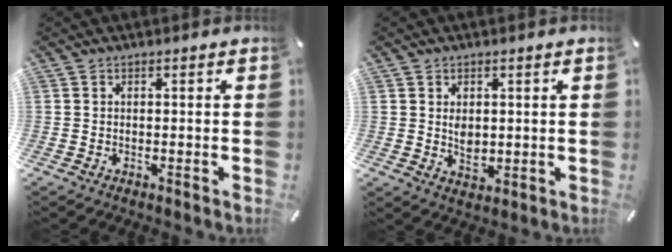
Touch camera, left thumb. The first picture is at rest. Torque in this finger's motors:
{"motor_torque": [0.82, 0.90, 0.25, -0.29, 0.04]}